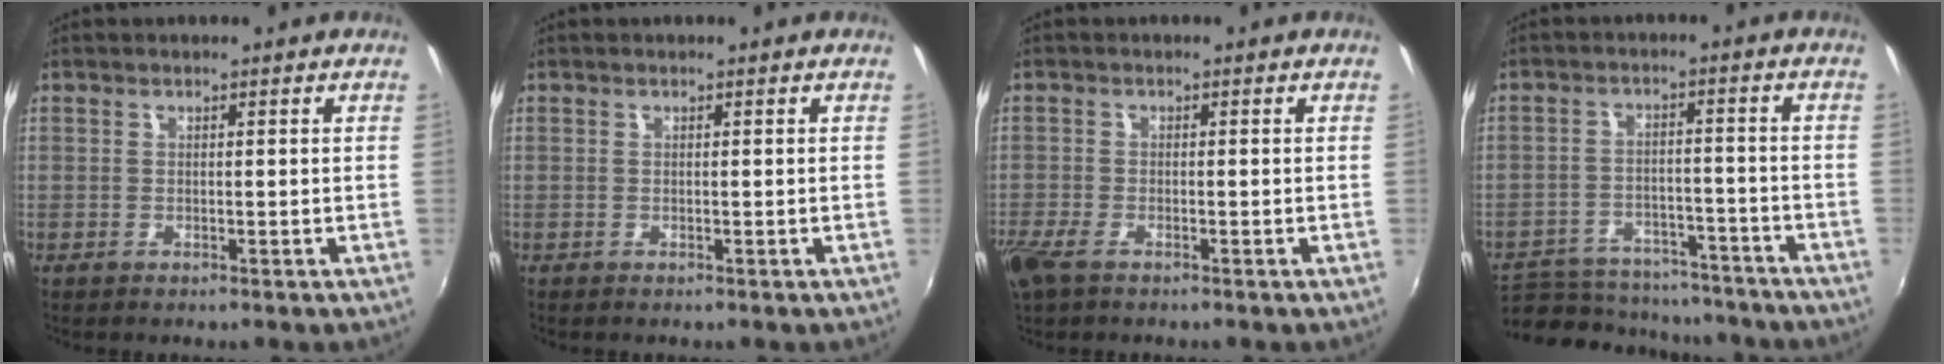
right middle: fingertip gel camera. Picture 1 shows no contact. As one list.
[{"total": 0.0}, {"total": 4.6, "force": [-3.1, 1.6, 3.0], "torque": [-0.078, -0.015, -0.060]}, {"total": 21.4, "force": [-17.4, 9.0, 8.5], "torque": [-0.191, 0.000, -0.228]}]